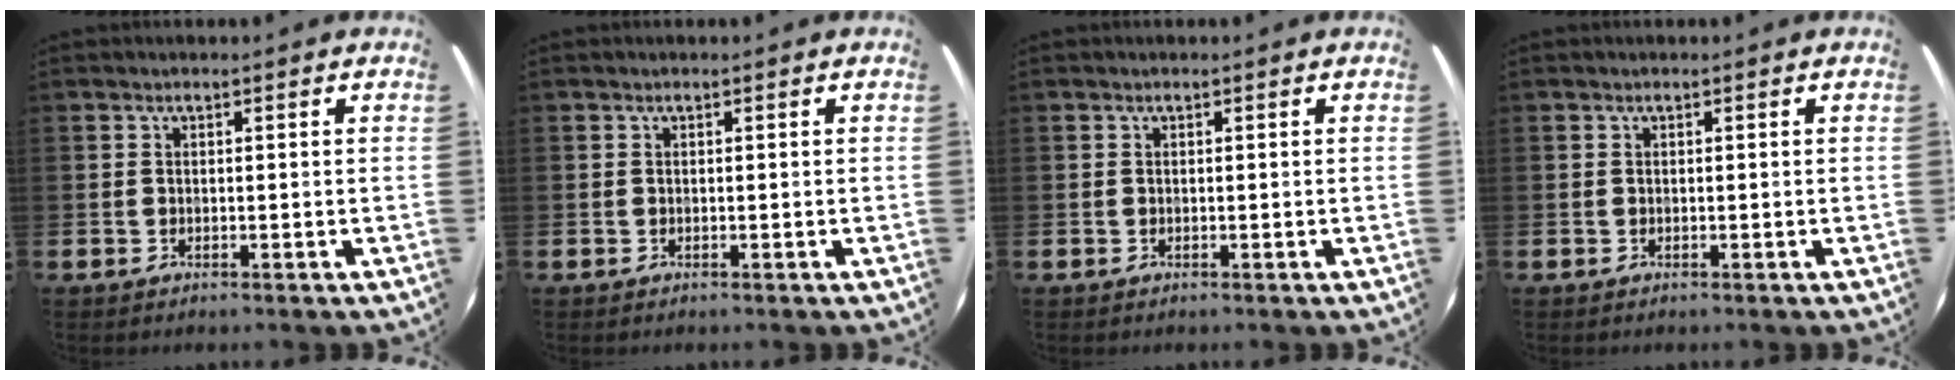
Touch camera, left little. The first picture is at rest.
{"total": 0.0}
{"total": 0.0}
{"total": 0.0}